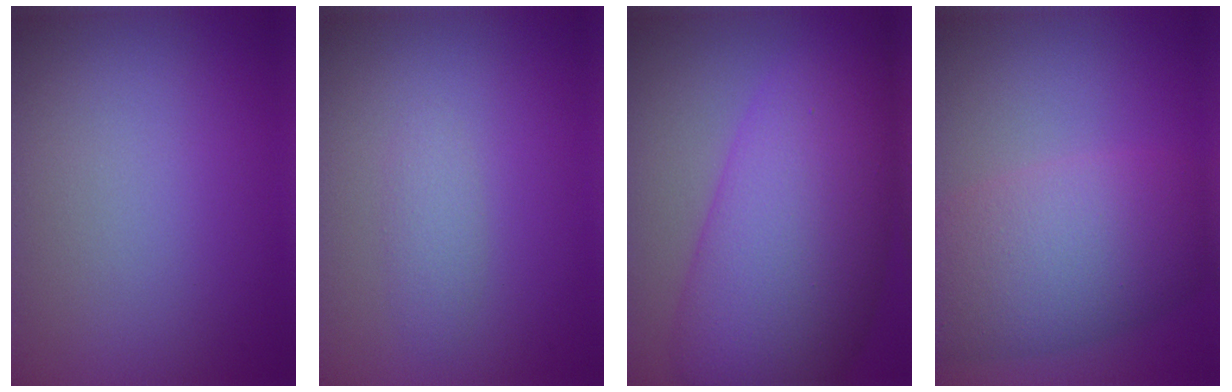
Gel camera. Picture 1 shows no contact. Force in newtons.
{"total": 1.3, "press": 1.3, "slide": 0.0}
{"total": 12.9, "press": 12.9, "slide": 0.2}
{"total": 8.8, "press": 8.8, "slide": 0.5}